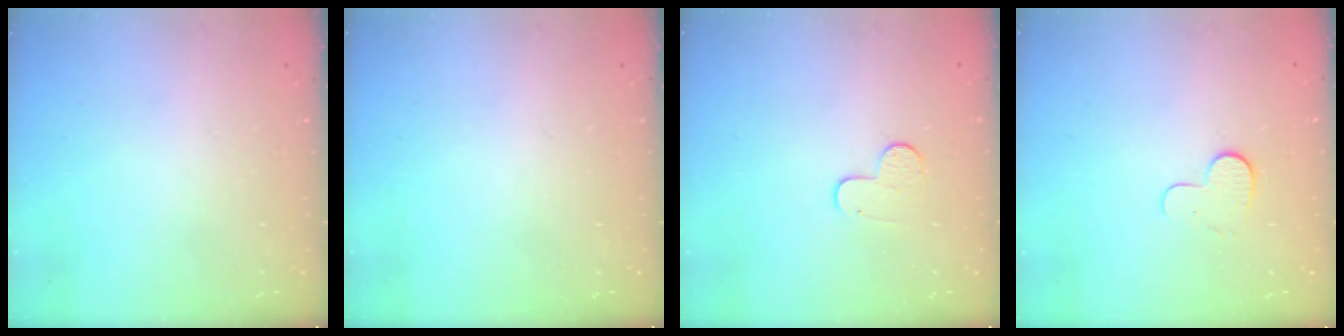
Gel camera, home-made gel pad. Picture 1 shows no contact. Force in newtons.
{"total": 0.0}
{"total": 7.1, "press": 7.1, "slide": 0.6}
{"total": 6.3, "press": 6.3, "slide": 0.5}